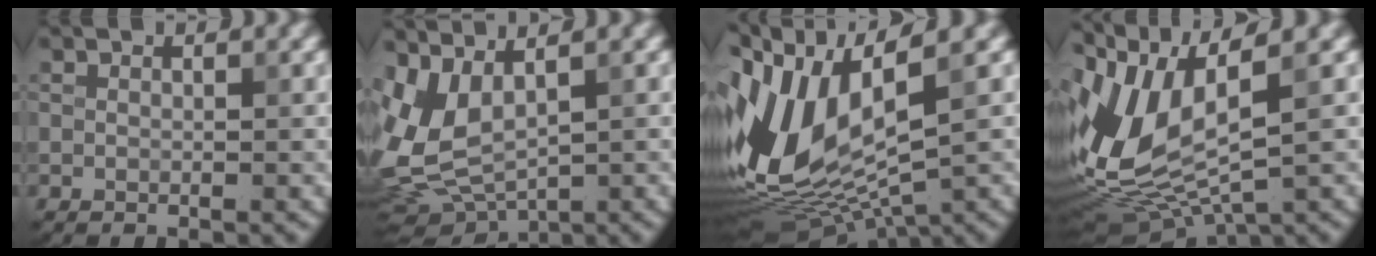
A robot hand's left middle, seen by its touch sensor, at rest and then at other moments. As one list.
[{"total": 6.4, "force": [1.0, 3.4, 5.3], "torque": [-0.128, -0.004, 0.026]}, {"total": 12.7, "force": [1.9, 6.3, 10.9], "torque": [-0.245, -0.005, 0.047]}, {"total": 11.3, "force": [0.9, 5.2, 10.0], "torque": [-0.231, -0.009, 0.028]}]